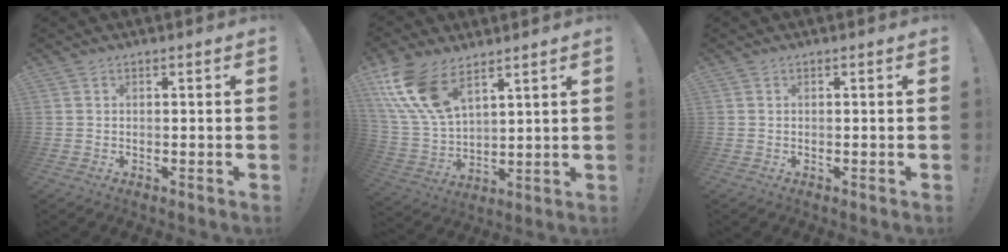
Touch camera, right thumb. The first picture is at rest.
{"total": 15.4, "force": [9.5, 7.6, 9.4], "torque": [-0.215, -0.048, 0.181]}
{"total": 0.0}